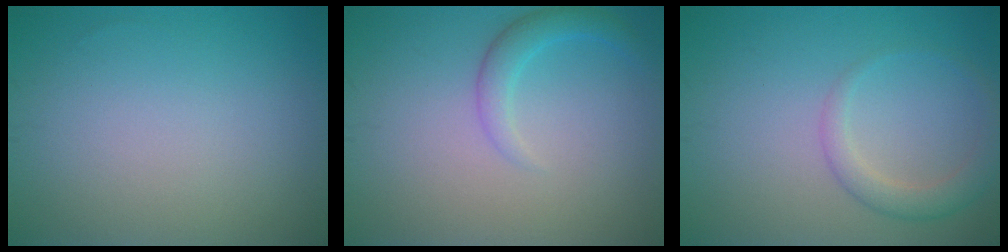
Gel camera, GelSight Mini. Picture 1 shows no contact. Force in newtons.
{"total": 2.2, "press": 2.2, "slide": 0.1}
{"total": 2.5, "press": 2.5, "slide": 0.1}